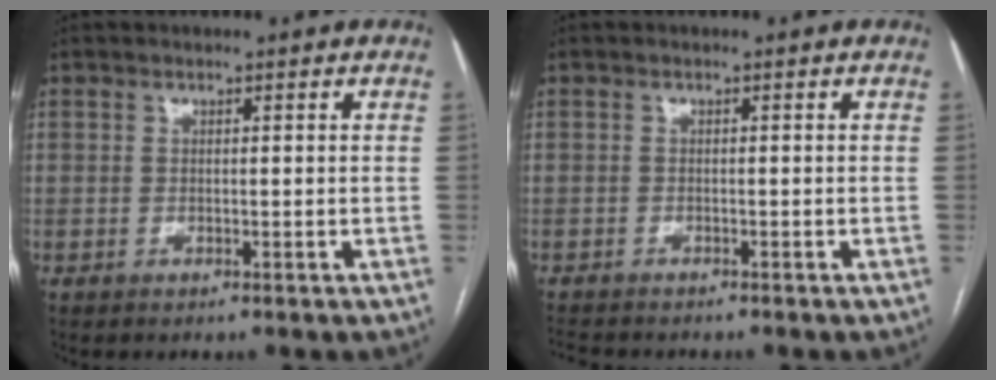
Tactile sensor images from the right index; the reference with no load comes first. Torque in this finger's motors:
{"motor_torque": [-2.14, 0.00, -1.05, -0.21]}